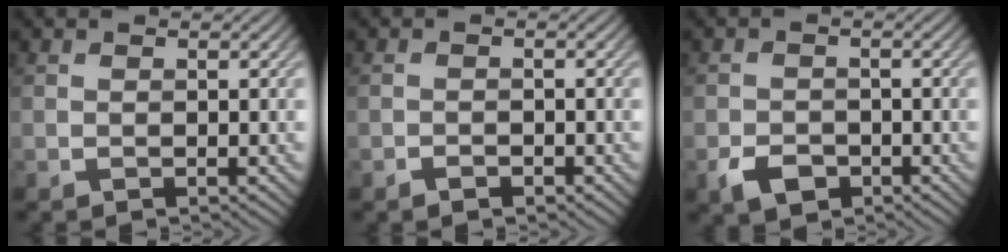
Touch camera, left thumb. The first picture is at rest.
{"total": 0.8, "force": [-0.7, 0.4, 0.3], "torque": [-0.005, 0.002, -0.014]}
{"total": 3.1, "force": [-1.7, 2.1, 1.6], "torque": [-0.032, -0.003, -0.037]}